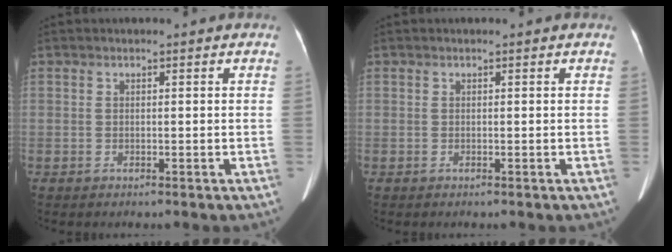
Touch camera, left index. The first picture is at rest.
{"total": 0.0}